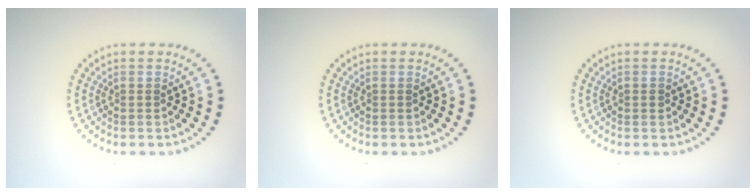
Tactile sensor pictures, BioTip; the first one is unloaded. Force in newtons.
{"total": 0.0}
{"total": 0.6, "press": 0.6, "slide": 0.1}